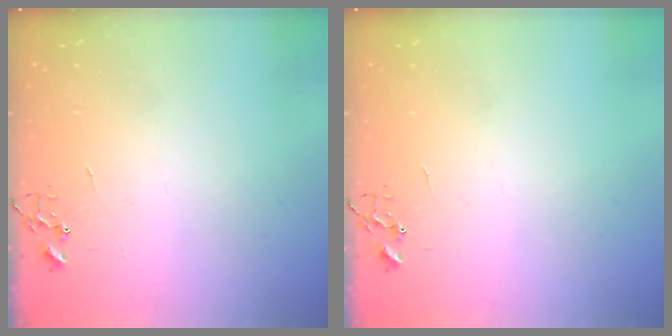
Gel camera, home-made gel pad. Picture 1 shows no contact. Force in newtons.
{"total": 0.0}